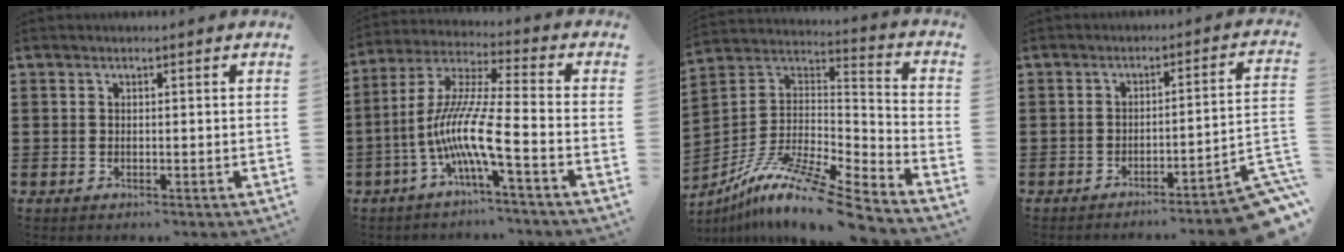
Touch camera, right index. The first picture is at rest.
{"total": 10.6, "force": [-4.5, 0.4, 9.6], "torque": [-0.217, -0.026, -0.098]}
{"total": 11.9, "force": [-9.2, 1.1, 7.5], "torque": [-0.138, 0.008, -0.178]}
{"total": 5.9, "force": [-4.4, 0.0, 3.9], "torque": [-0.062, -0.009, -0.083]}